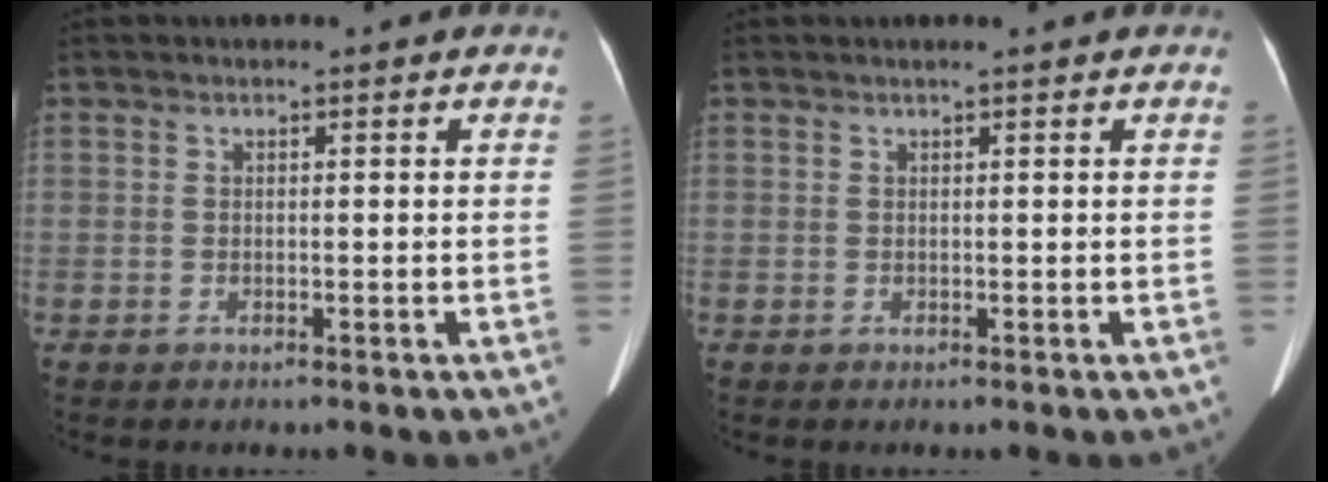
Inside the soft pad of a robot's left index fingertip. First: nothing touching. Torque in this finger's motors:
{"motor_torque": [-0.09, 0.00, 0.03, 0.02]}